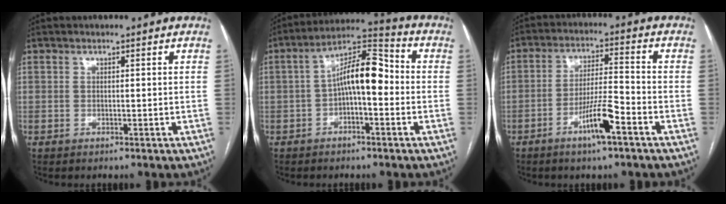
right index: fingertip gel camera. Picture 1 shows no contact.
{"total": 9.7, "force": [-0.8, 3.2, 9.1], "torque": [-0.159, 0.039, -0.014]}
{"total": 7.8, "force": [-4.2, 0.5, 6.6], "torque": [-0.125, -0.002, -0.075]}